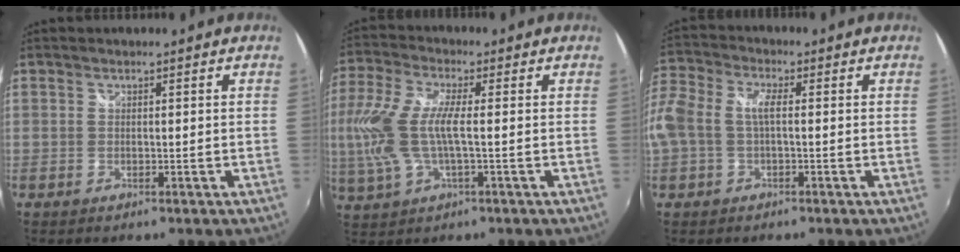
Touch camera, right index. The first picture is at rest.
{"total": 12.6, "force": [-0.8, 4.2, 11.9], "torque": [-0.250, -0.002, -0.013]}
{"total": 11.4, "force": [-1.1, 6.8, 9.0], "torque": [-0.203, 0.013, -0.030]}